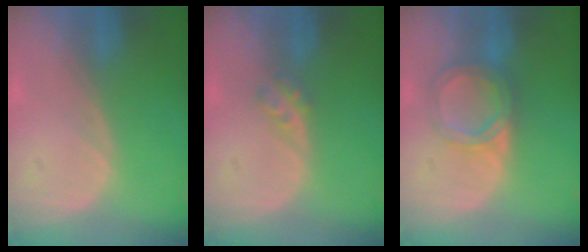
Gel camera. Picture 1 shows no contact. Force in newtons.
{"total": 2.5, "press": 2.1, "slide": 1.4}
{"total": 6.1, "press": 5.4, "slide": 3.0}